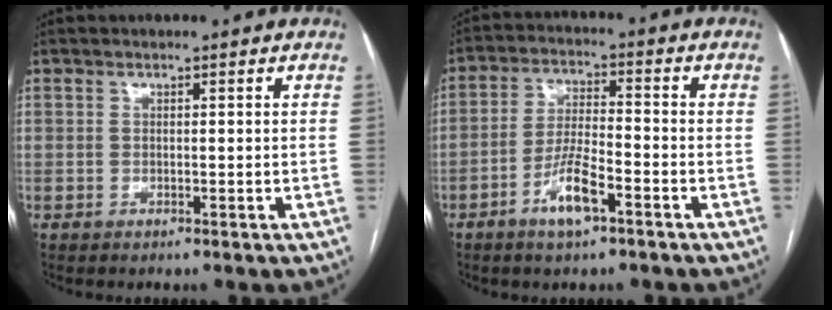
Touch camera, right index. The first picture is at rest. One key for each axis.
{"total": 7.3, "fx": -3.9, "fy": 1.5, "fz": 6.0, "tx": -0.121, "ty": 0.000, "tz": -0.071}